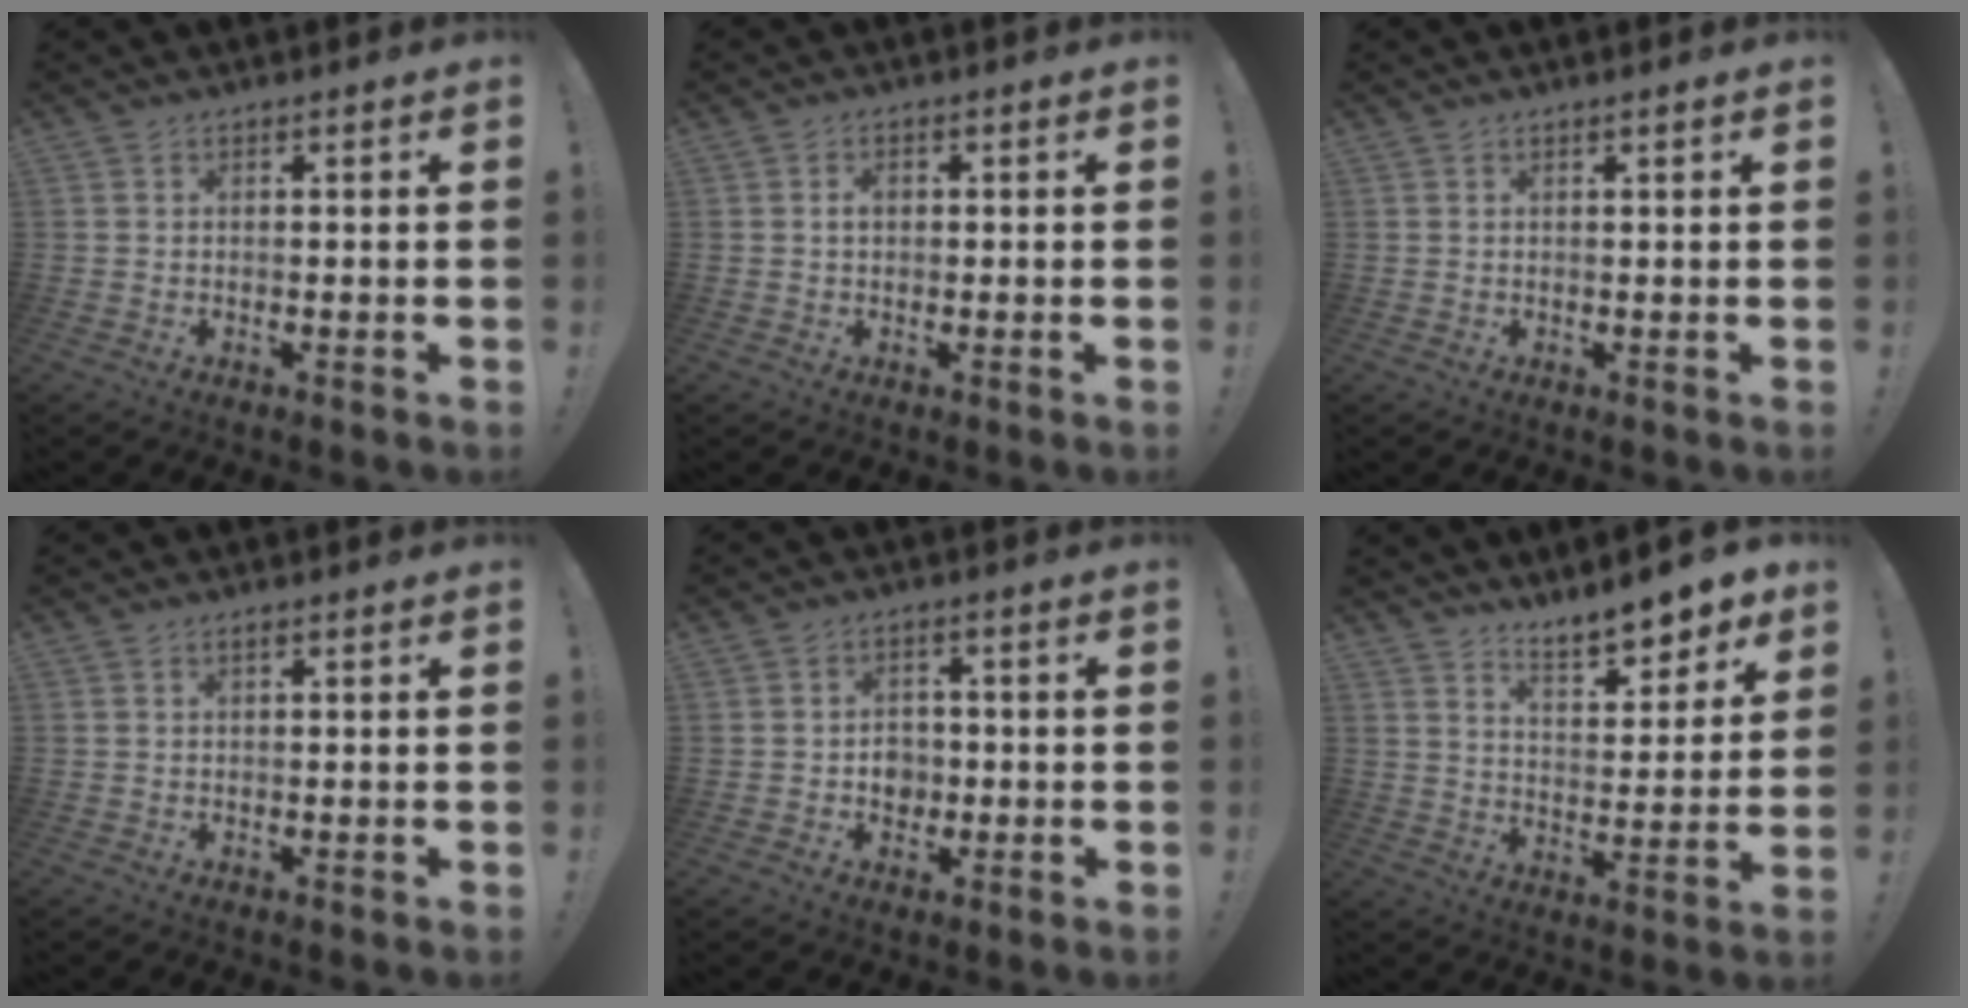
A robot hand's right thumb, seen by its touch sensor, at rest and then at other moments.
{"total": 1.9, "force": [0.2, 1.4, 1.2], "torque": [-0.021, 0.005, 0.001]}
{"total": 0.8, "force": [0.5, -0.3, 0.4], "torque": [0.000, -0.003, 0.008]}
{"total": 0.7, "force": [0.5, 0.1, 0.5], "torque": [-0.011, 0.001, 0.009]}
{"total": 4.9, "force": [-0.8, 4.4, 1.9], "torque": [-0.019, 0.000, -0.015]}
{"total": 9.6, "force": [8.4, 2.0, 4.1], "torque": [-0.051, -0.073, 0.148]}